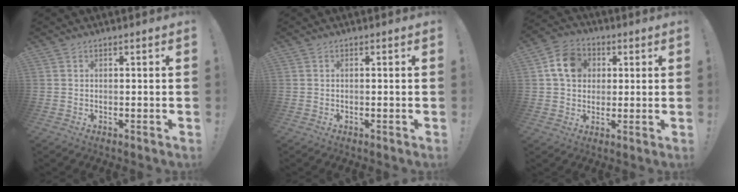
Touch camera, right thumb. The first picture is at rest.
{"total": 0.0}
{"total": 11.5, "force": [3.0, 9.4, 5.8], "torque": [-0.088, 0.008, 0.062]}